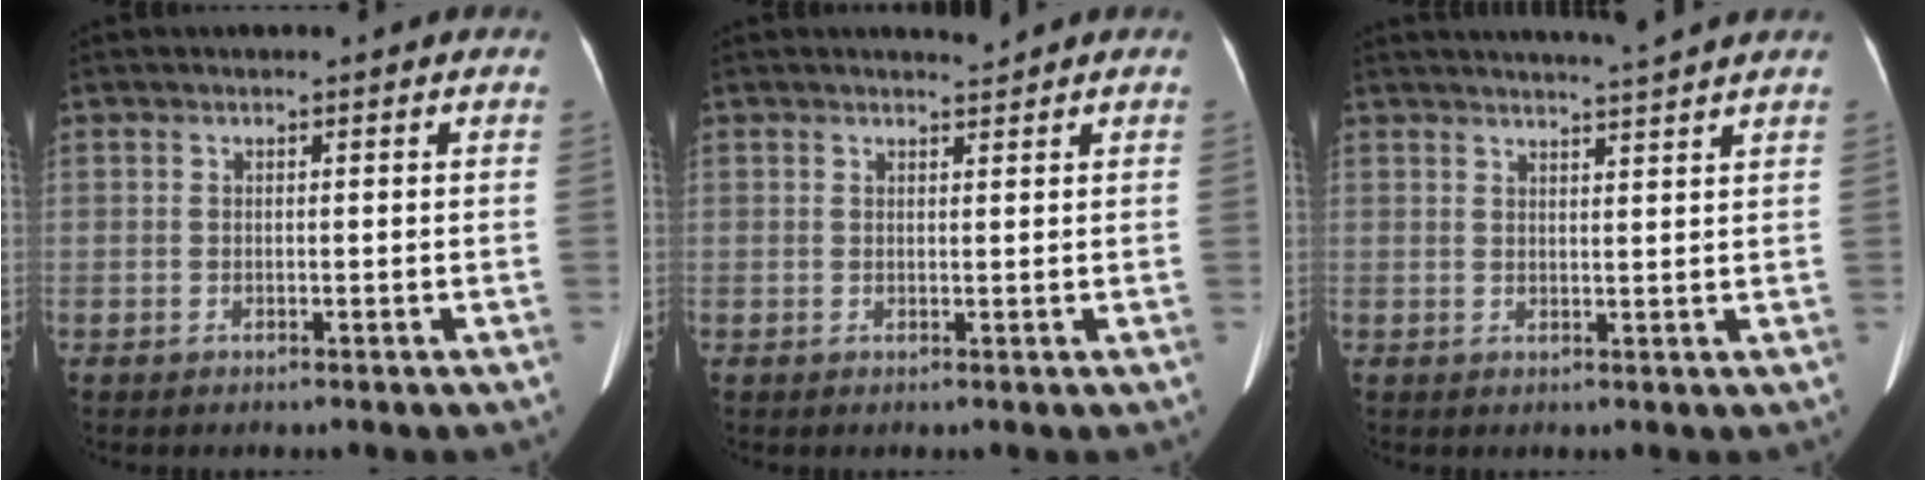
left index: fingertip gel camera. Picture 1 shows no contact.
{"total": 1.0, "force": [1.0, -0.3, -0.1], "torque": [-0.004, -0.008, 0.018]}
{"total": 6.2, "force": [5.6, -1.6, 2.1], "torque": [-0.028, 0.000, 0.069]}